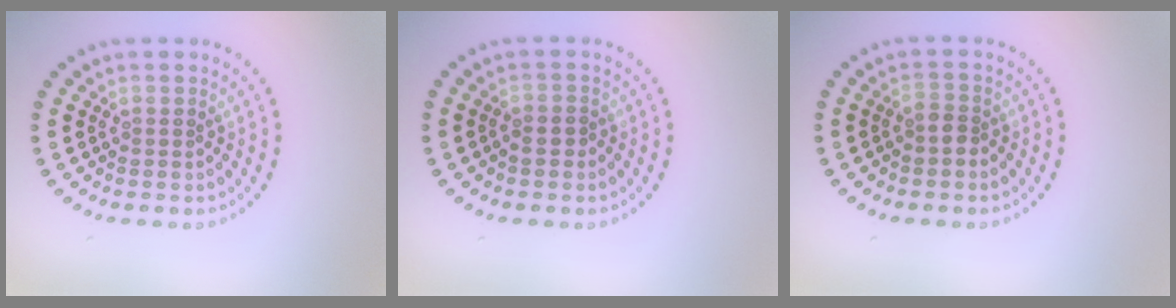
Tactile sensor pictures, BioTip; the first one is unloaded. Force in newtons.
{"total": 0.9, "press": 0.8, "slide": 0.4}
{"total": 1.5, "press": 1.2, "slide": 0.8}